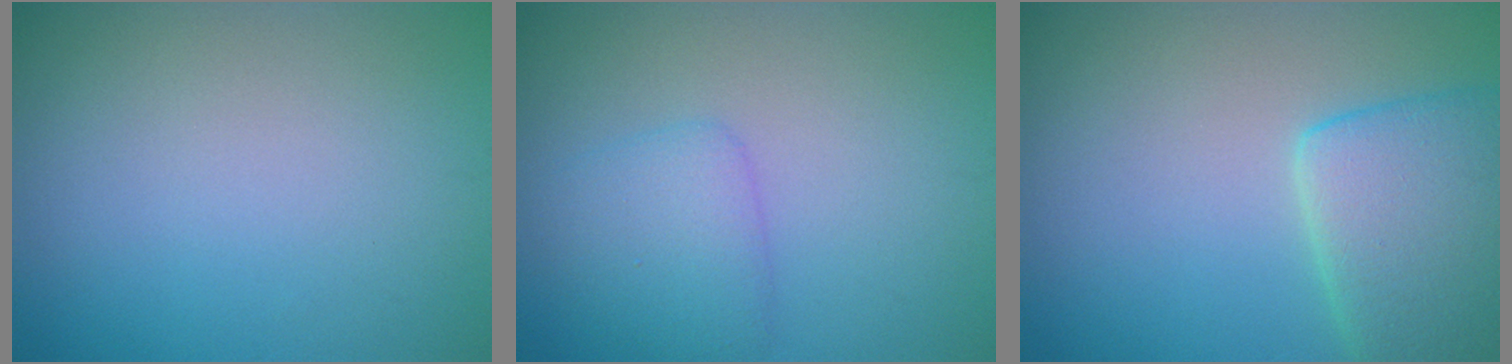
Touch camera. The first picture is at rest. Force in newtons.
{"total": 2.5, "press": 2.5, "slide": 0.1}
{"total": 5.7, "press": 5.7, "slide": 0.7}